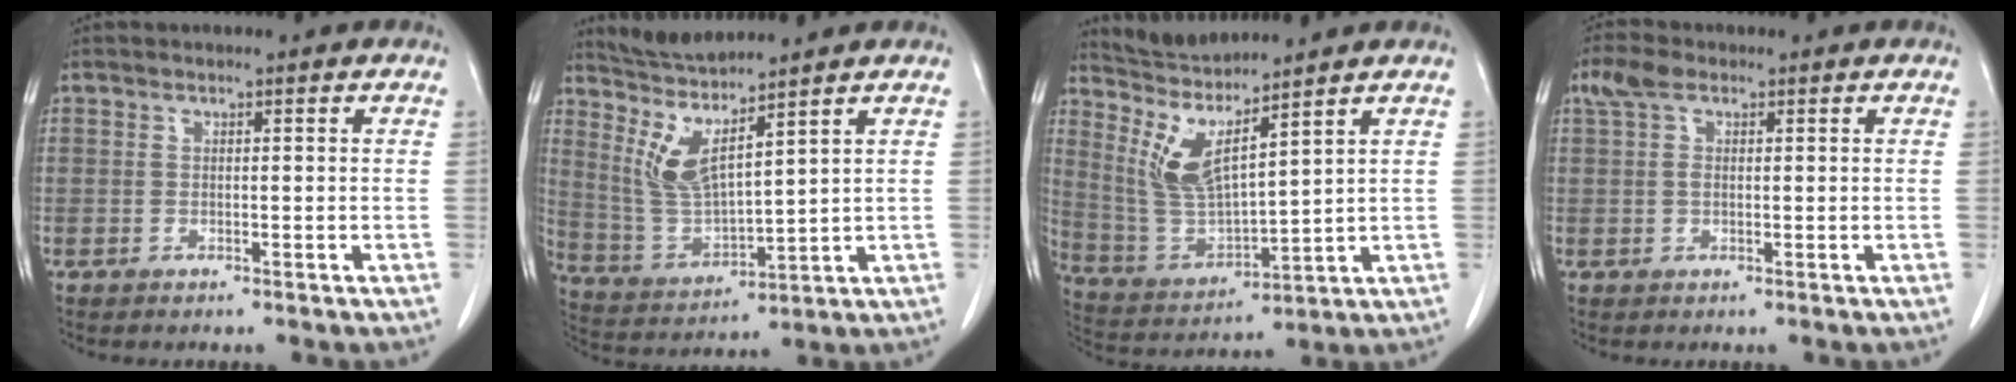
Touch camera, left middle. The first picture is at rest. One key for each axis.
{"total": 8.3, "fx": 6.7, "fy": -0.6, "fz": 4.9, "tx": -0.119, "ty": -0.022, "tz": 0.150}
{"total": 9.3, "fx": 7.3, "fy": -0.2, "fz": 5.8, "tx": -0.134, "ty": -0.020, "tz": 0.160}
{"total": 3.4, "fx": 1.7, "fy": 1.8, "fz": 2.3, "tx": -0.056, "ty": 0.019, "tz": 0.034}